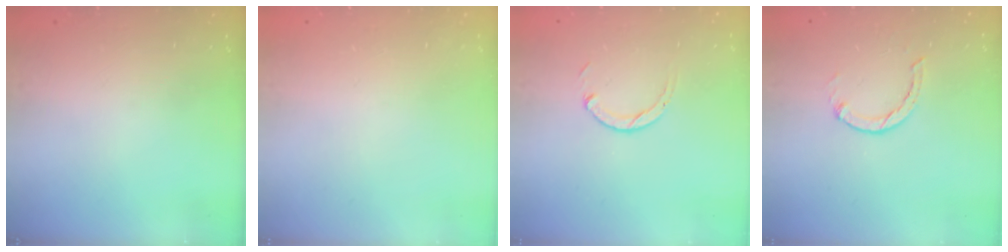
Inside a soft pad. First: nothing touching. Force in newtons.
{"total": 2.4, "press": 2.4, "slide": 0.2}
{"total": 3.0, "press": 2.9, "slide": 0.4}
{"total": 0.0}